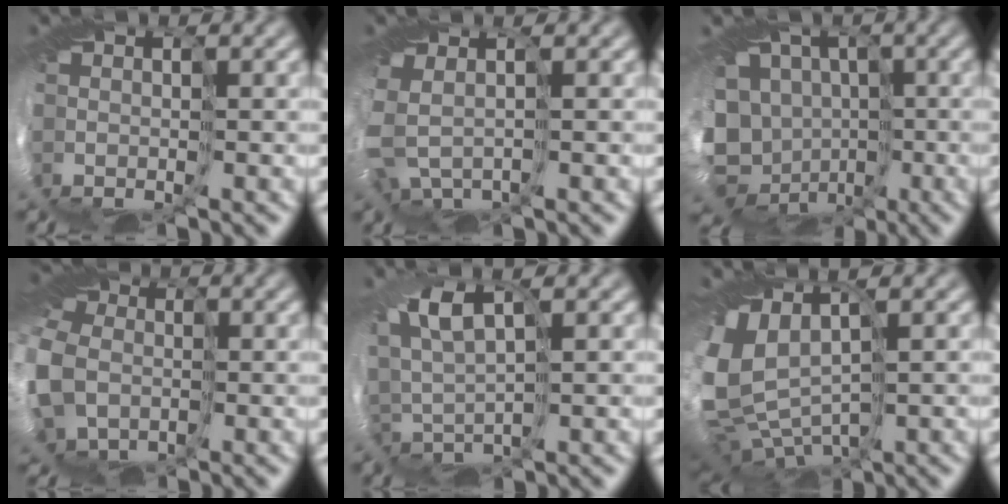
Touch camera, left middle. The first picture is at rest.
{"total": 2.5, "force": [-0.5, 2.0, 1.5], "torque": [-0.066, -0.022, 0.001]}
{"total": 14.7, "force": [-4.1, 12.5, 6.5], "torque": [-0.142, -0.018, -0.083]}
{"total": 11.7, "force": [-2.5, 9.9, 5.6], "torque": [-0.168, -0.024, -0.062]}
{"total": 2.8, "force": [2.1, 0.6, 1.8], "torque": [-0.055, 0.013, 0.041]}
{"total": 7.5, "force": [0.7, 5.0, 5.5], "torque": [-0.157, -0.007, 0.040]}